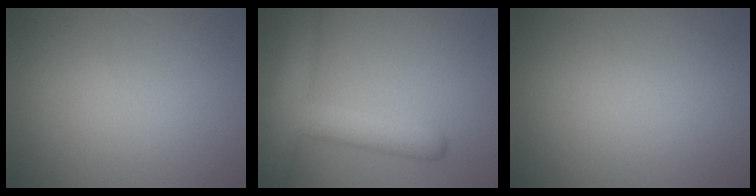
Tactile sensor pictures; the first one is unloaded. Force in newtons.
{"total": 7.6, "press": 7.5, "slide": 0.4}
{"total": 0.0}